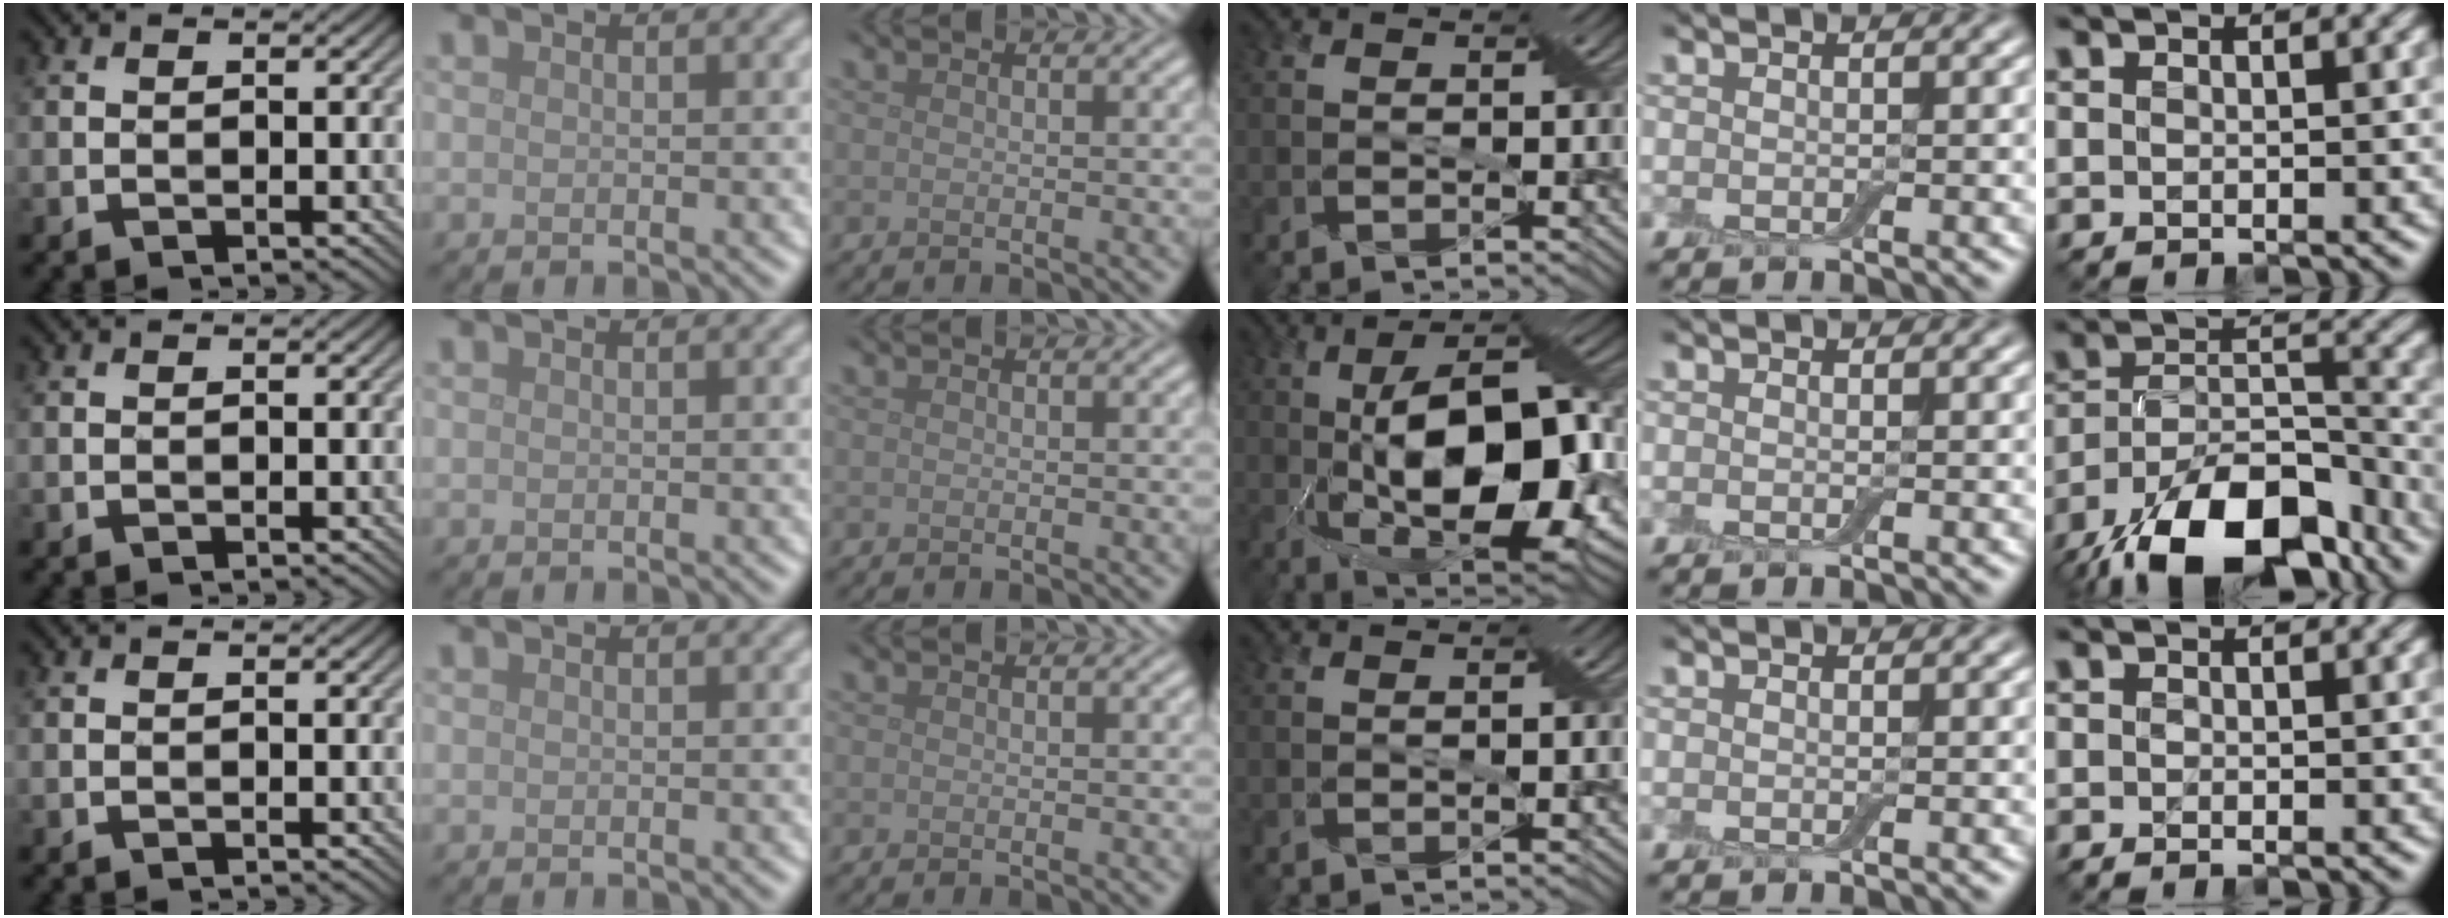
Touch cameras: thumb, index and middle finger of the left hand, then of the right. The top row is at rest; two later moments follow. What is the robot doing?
{"motion": "cut", "object": "cling film"}